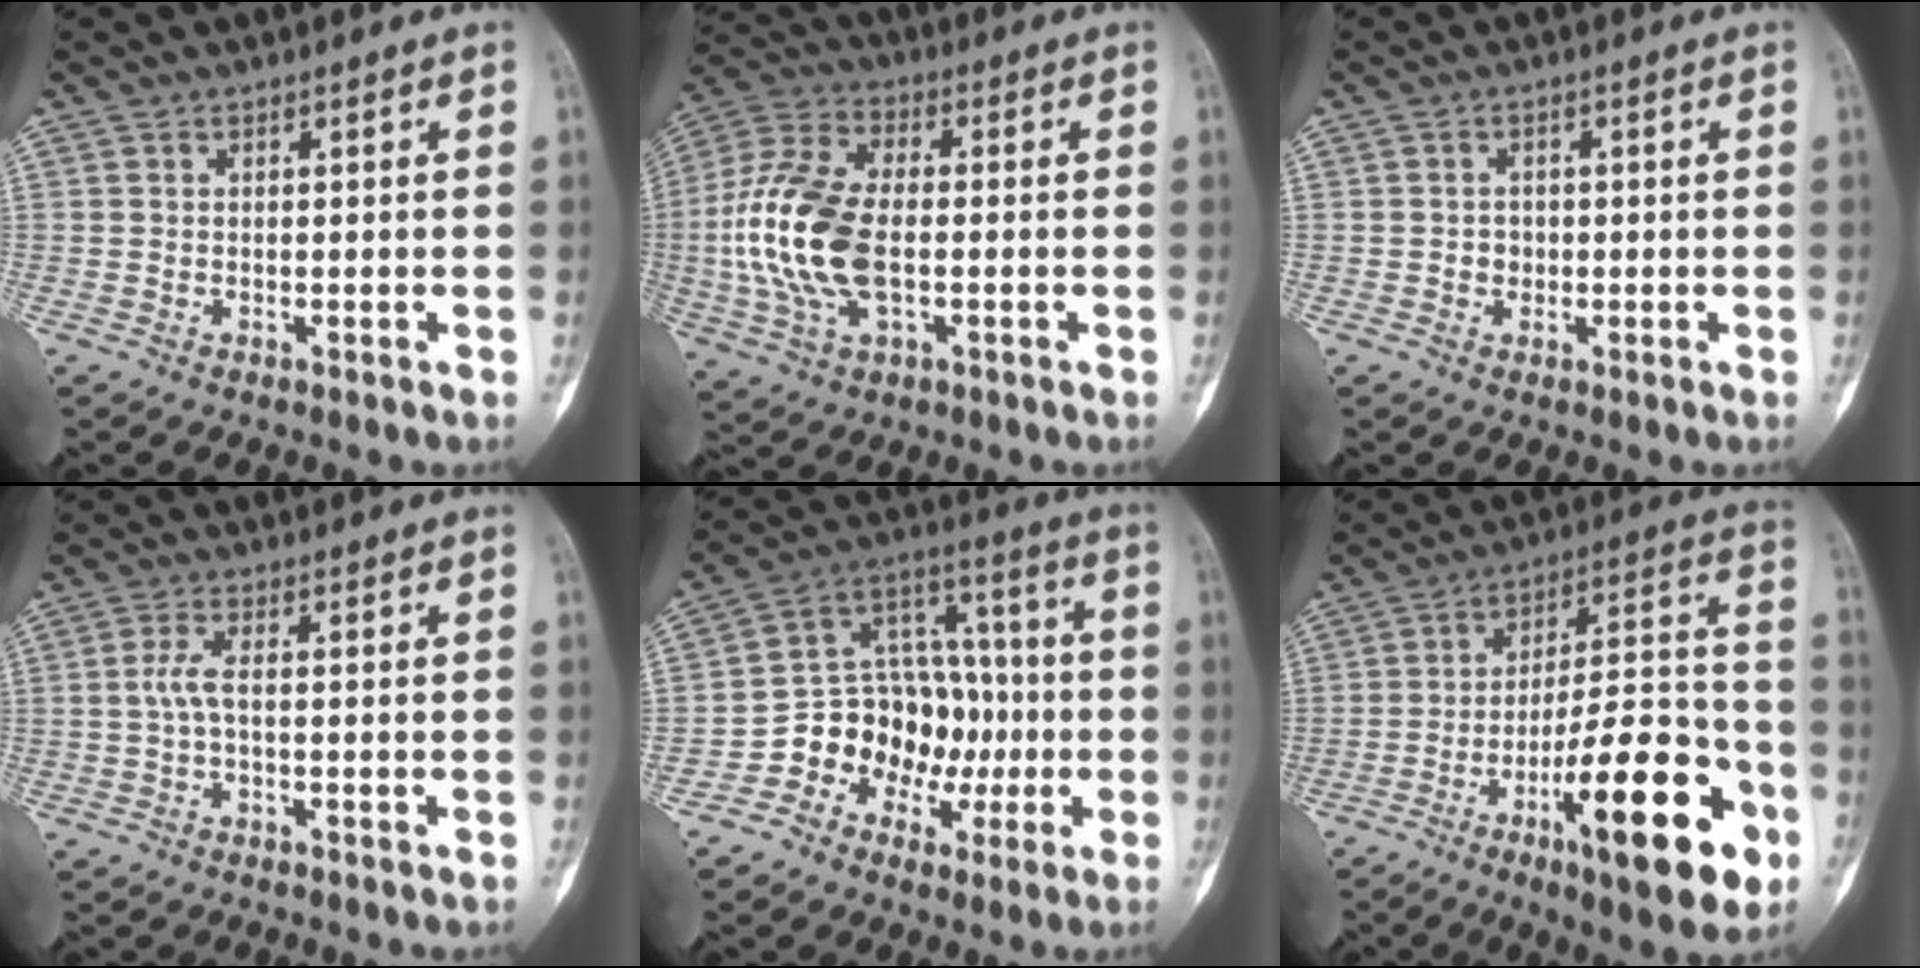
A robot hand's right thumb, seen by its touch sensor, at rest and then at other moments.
{"total": 17.6, "force": [-1.8, 9.6, 14.6], "torque": [-0.314, 0.015, -0.032]}
{"total": 3.1, "force": [-0.6, 2.8, 1.2], "torque": [0.002, 0.010, -0.014]}
{"total": 2.9, "force": [-0.3, 0.7, 2.8], "torque": [-0.066, 0.005, -0.009]}
{"total": 14.9, "force": [-4.4, 12.1, 7.5], "torque": [-0.068, 0.075, -0.075]}
{"total": 24.3, "force": [-10.6, 6.8, 20.8], "torque": [-0.295, 0.056, -0.159]}